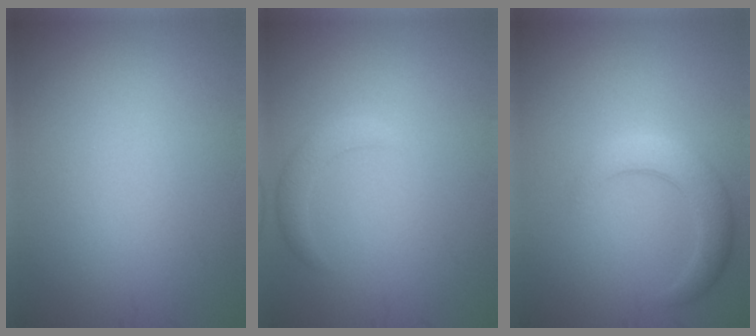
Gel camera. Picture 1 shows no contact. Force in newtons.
{"total": 1.7, "press": 1.7, "slide": 0.3}
{"total": 3.4, "press": 3.4, "slide": 0.1}